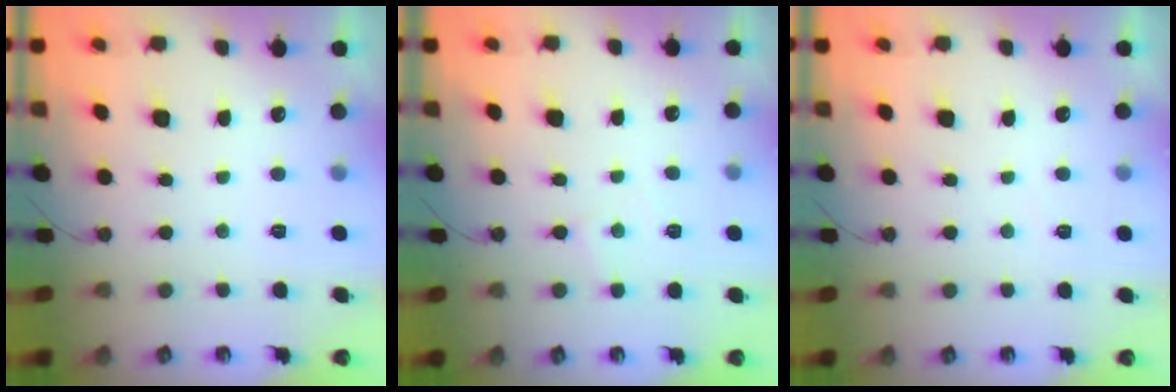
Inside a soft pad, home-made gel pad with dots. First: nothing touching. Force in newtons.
{"total": 4.3, "press": 4.3, "slide": 0.5}
{"total": 3.2, "press": 3.1, "slide": 0.5}